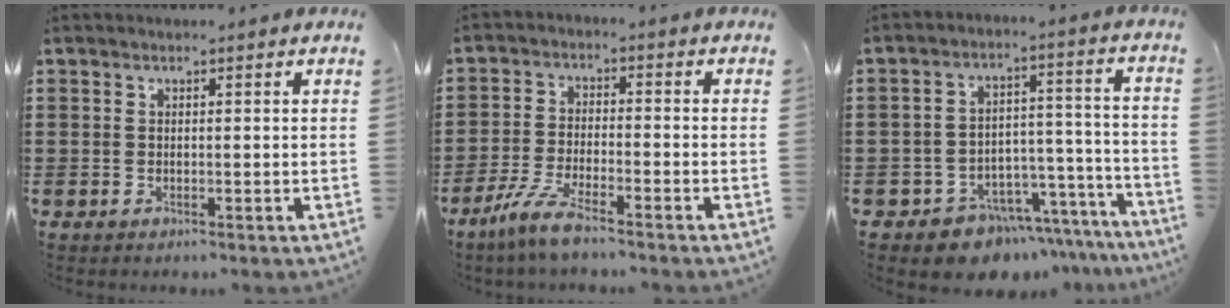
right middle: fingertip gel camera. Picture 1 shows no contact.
{"total": 5.2, "force": [-4.1, 0.2, 3.2], "torque": [-0.079, -0.015, -0.082]}
{"total": 7.2, "force": [-6.7, 2.5, 0.7], "torque": [-0.009, 0.034, -0.126]}